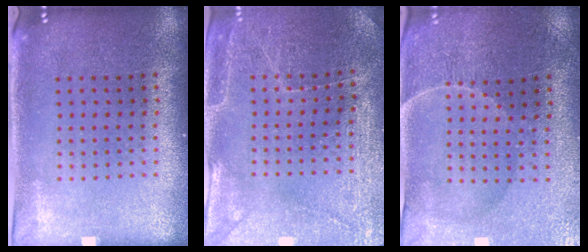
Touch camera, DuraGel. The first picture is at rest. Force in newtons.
{"total": 2.9, "press": 2.9, "slide": 0.2}
{"total": 0.9, "press": 0.8, "slide": 0.3}